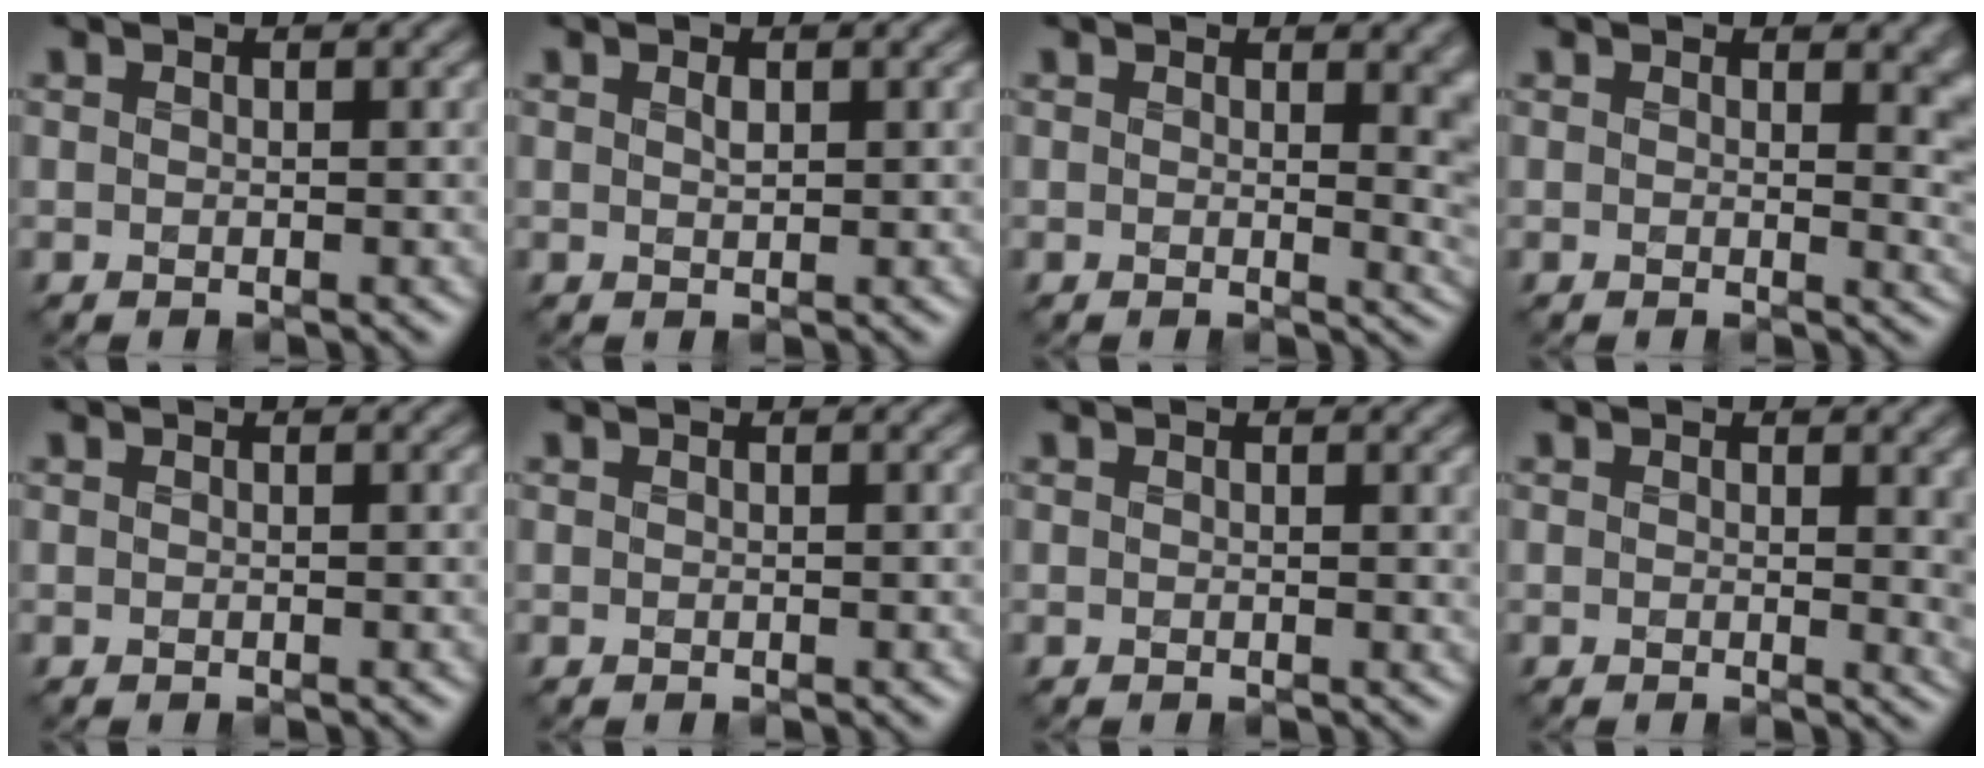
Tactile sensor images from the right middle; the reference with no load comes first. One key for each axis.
{"total": 0.7, "fx": 0.1, "fy": 0.3, "fz": 0.6, "tx": -0.014, "ty": 0.000, "tz": 0.002}
{"total": 4.6, "fx": 1.8, "fy": 2.3, "fz": 3.5, "tx": -0.039, "ty": -0.010, "tz": 0.034}
{"total": 3.8, "fx": 1.7, "fy": 2.3, "fz": 2.6, "tx": -0.029, "ty": -0.010, "tz": 0.025}
{"total": 0.0}
{"total": 0.0}
{"total": 0.5, "fx": 0.4, "fy": 0.2, "fz": 0.2, "tx": -0.005, "ty": -0.001, "tz": 0.006}
{"total": 3.1, "fx": 1.3, "fy": 1.6, "fz": 2.3, "tx": -0.029, "ty": -0.001, "tz": 0.022}